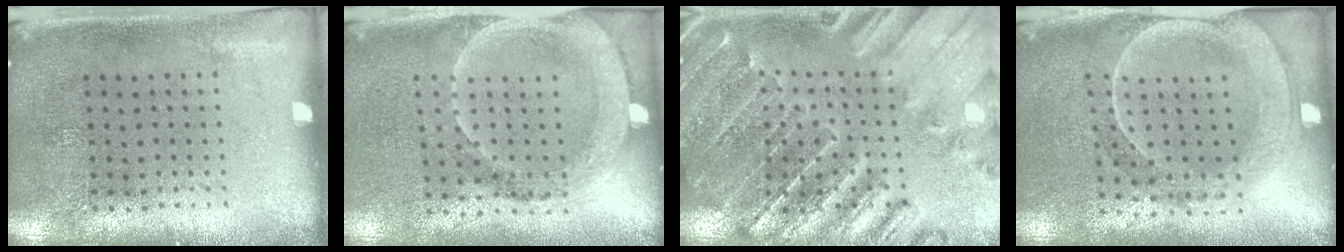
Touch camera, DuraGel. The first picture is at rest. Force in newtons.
{"total": 1.9, "press": 1.7, "slide": 0.9}
{"total": 1.8, "press": 1.8, "slide": 0.3}
{"total": 2.0, "press": 1.9, "slide": 0.7}